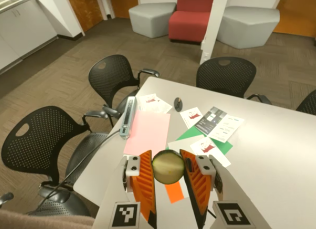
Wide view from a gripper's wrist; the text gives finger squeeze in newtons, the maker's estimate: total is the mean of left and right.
{"total": 12.4, "left": 12.2, "right": 12.6}